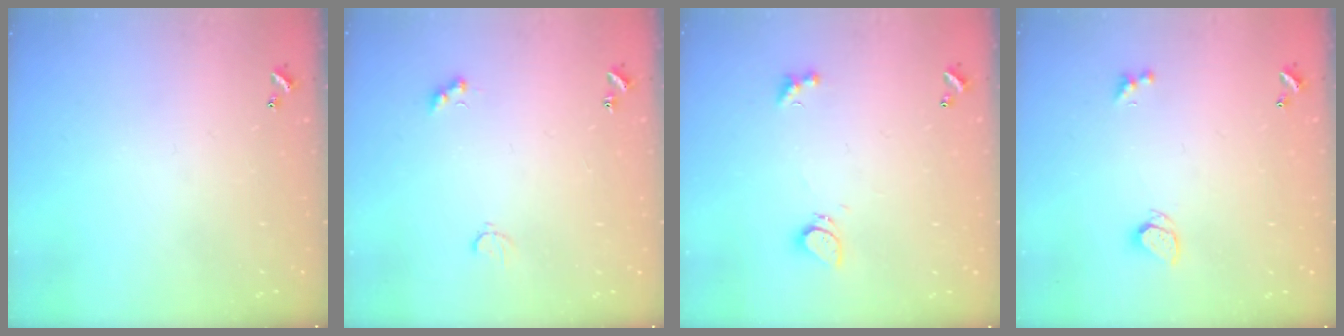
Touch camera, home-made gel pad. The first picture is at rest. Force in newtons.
{"total": 2.3, "press": 2.2, "slide": 0.6}
{"total": 2.4, "press": 2.4, "slide": 0.5}
{"total": 0.9, "press": 0.8, "slide": 0.3}